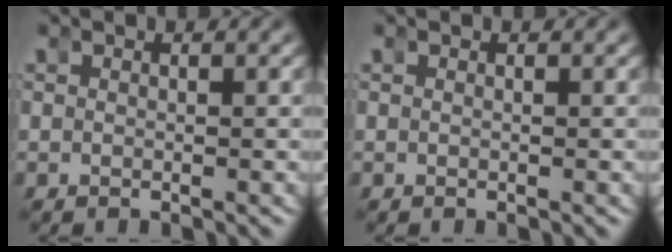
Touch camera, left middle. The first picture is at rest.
{"total": 0.0}